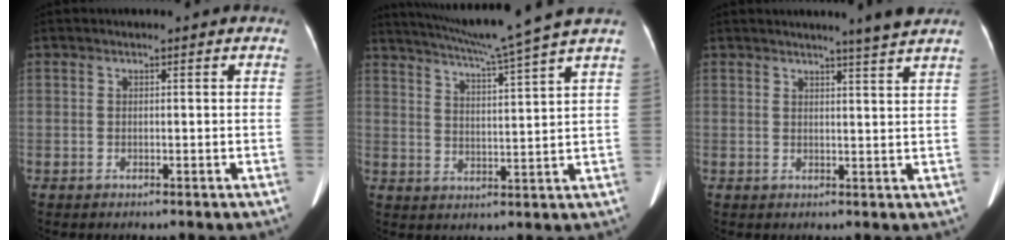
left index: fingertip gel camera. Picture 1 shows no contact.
{"total": 13.3, "force": [11.3, -2.8, 6.4], "torque": [-0.114, -0.017, 0.166]}
{"total": 4.4, "force": [3.8, -1.2, 1.9], "torque": [-0.030, -0.011, 0.043]}